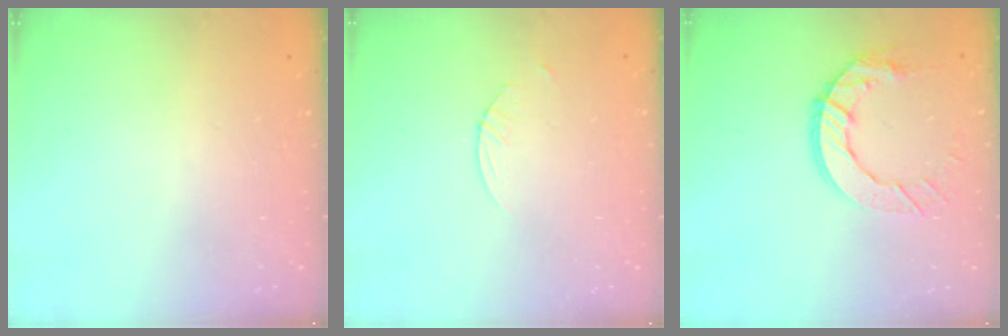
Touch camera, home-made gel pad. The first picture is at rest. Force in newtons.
{"total": 1.6, "press": 1.5, "slide": 0.2}
{"total": 11.6, "press": 11.6, "slide": 1.0}